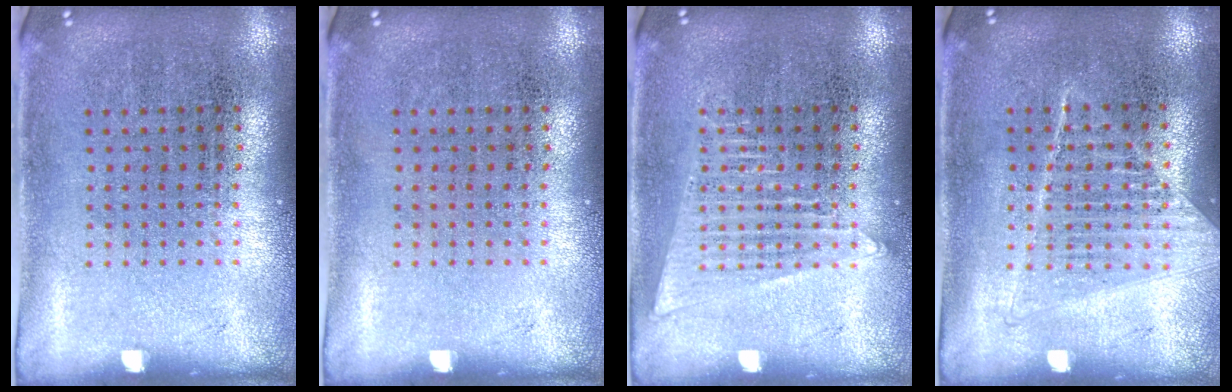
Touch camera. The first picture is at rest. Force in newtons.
{"total": 0.0}
{"total": 1.8, "press": 1.8, "slide": 0.3}
{"total": 1.1, "press": 1.0, "slide": 0.3}